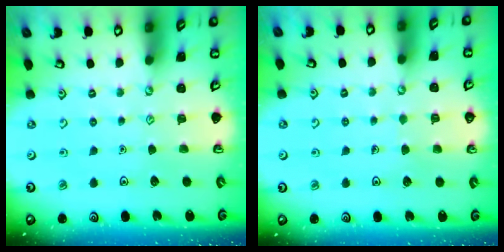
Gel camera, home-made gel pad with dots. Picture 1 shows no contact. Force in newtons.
{"total": 2.9, "press": 2.9, "slide": 0.2}